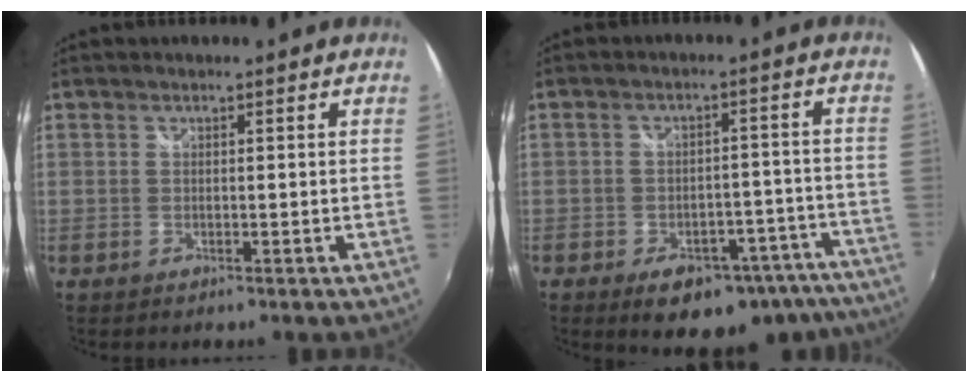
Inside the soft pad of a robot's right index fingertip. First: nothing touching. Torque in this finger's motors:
{"motor_torque": [0.97, -0.74, 0.28, 0.01]}